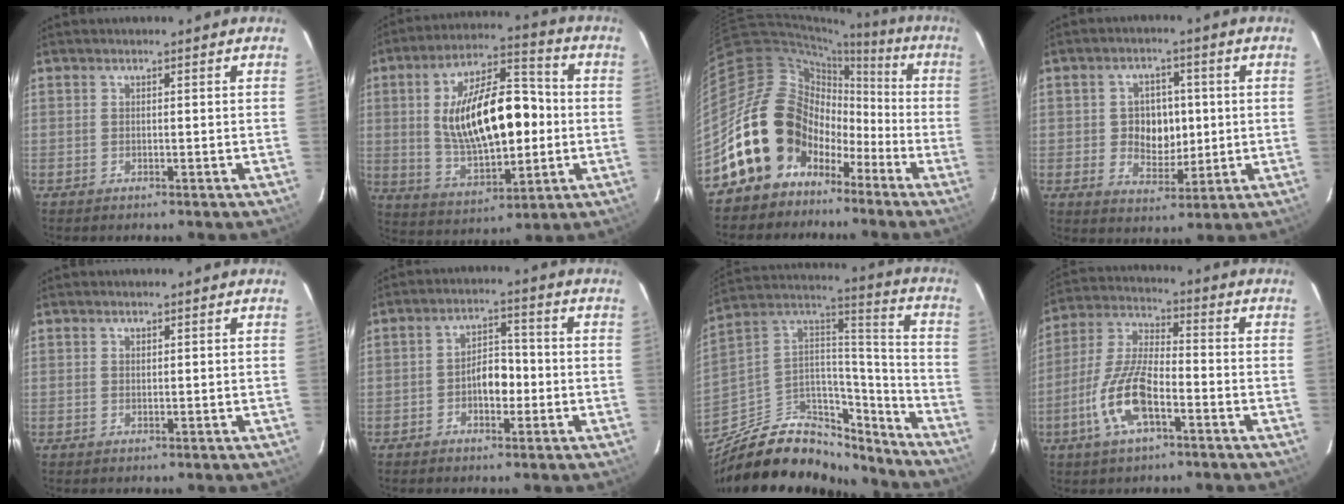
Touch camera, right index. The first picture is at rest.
{"total": 20.0, "force": [0.6, 9.2, 17.7], "torque": [-0.313, 0.017, 0.025]}
{"total": 18.0, "force": [-8.0, 14.9, 6.1], "torque": [-0.141, 0.056, -0.129]}
{"total": 7.7, "force": [0.1, 6.2, 4.6], "torque": [-0.084, 0.011, 0.011]}
{"total": 0.6, "force": [0.4, 0.4, 0.2], "torque": [-0.004, 0.002, 0.008]}
{"total": 5.4, "force": [-1.6, 3.3, 4.0], "torque": [-0.071, 0.013, -0.022]}
{"total": 24.6, "force": [-19.3, 11.5, 10.2], "torque": [-0.202, 0.061, -0.295]}
{"total": 12.5, "force": [-5.2, 4.4, 10.5], "torque": [-0.228, -0.001, -0.103]}